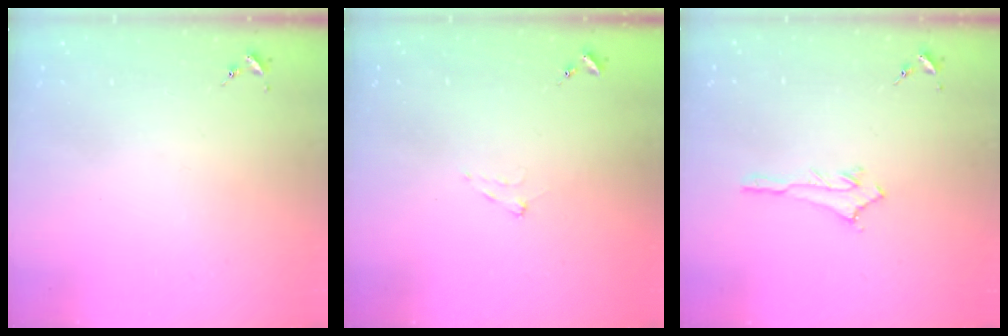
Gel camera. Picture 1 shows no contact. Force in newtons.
{"total": 6.0, "press": 6.0, "slide": 0.6}
{"total": 2.9, "press": 2.9, "slide": 0.3}